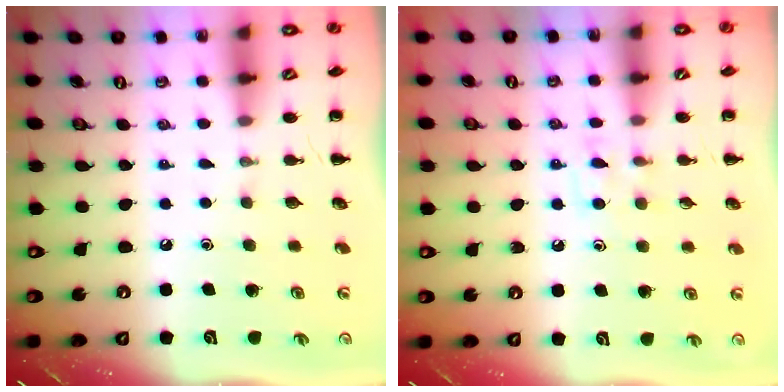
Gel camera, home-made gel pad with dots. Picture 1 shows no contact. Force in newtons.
{"total": 6.6, "press": 6.4, "slide": 1.8}